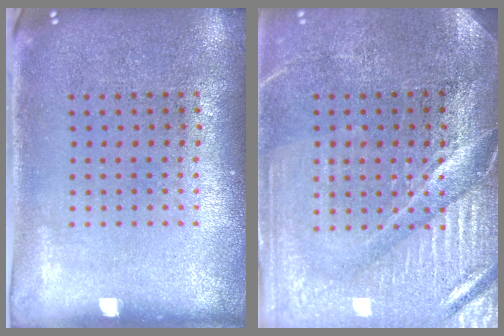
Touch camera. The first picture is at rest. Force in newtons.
{"total": 4.0, "press": 3.7, "slide": 1.6}